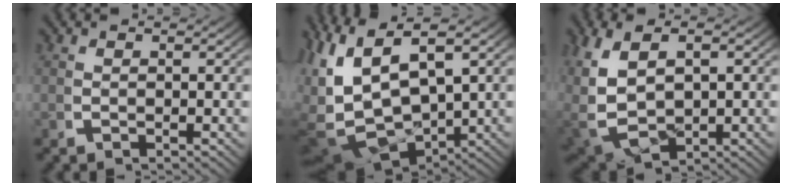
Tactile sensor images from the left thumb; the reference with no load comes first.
{"total": 14.8, "force": [-1.4, 11.1, 9.8], "torque": [-0.236, -0.066, 0.007]}
{"total": 7.7, "force": [-0.1, 5.3, 5.5], "torque": [-0.149, -0.035, 0.029]}